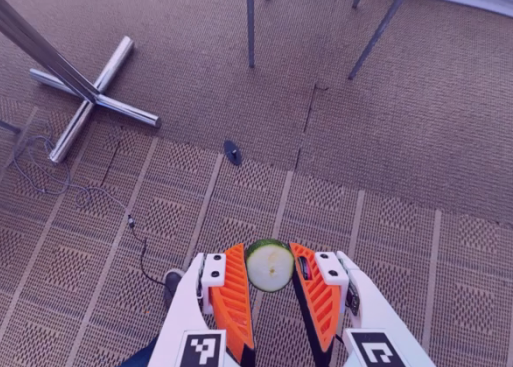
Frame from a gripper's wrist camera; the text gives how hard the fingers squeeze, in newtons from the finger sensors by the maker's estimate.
{"total": 6.4, "left": 5.8, "right": 7.0}